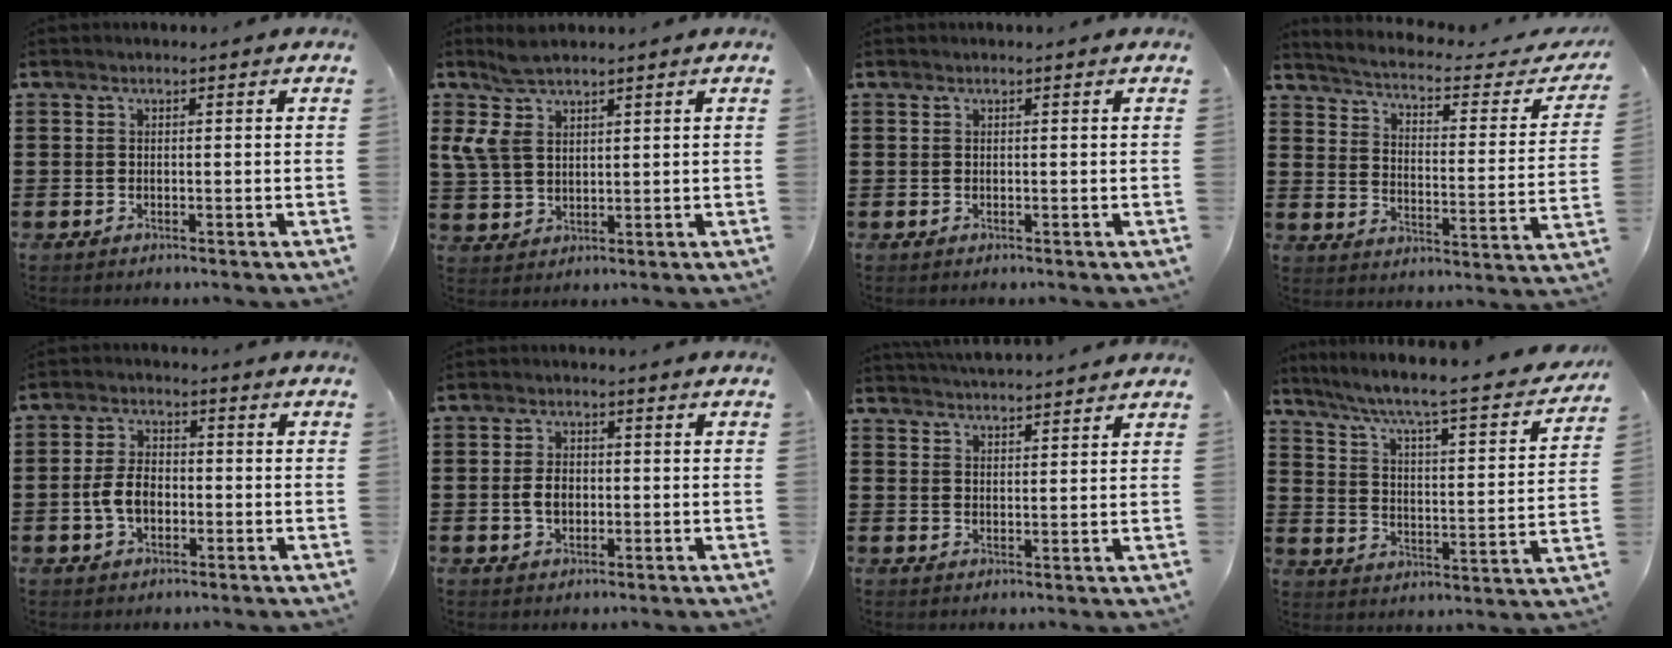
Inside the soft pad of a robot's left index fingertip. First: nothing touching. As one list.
[{"total": 6.2, "force": [4.1, 3.0, 3.6], "torque": [-0.090, -0.001, 0.076]}, {"total": 0.0}, {"total": 2.9, "force": [2.5, 0.0, 1.4], "torque": [-0.048, -0.028, 0.032]}, {"total": 5.3, "force": [-1.1, 3.2, 4.1], "torque": [-0.096, 0.002, -0.026]}, {"total": 3.9, "force": [-0.4, 2.4, 3.0], "torque": [-0.073, 0.001, -0.014]}, {"total": 3.5, "force": [3.4, -0.2, 0.2], "torque": [-0.014, -0.014, 0.063]}, {"total": 5.6, "force": [4.5, 0.0, 3.3], "torque": [-0.087, -0.045, 0.065]}]